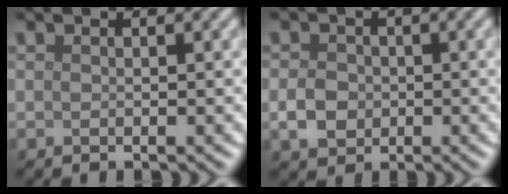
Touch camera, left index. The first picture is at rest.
{"total": 2.6, "force": [-0.4, 2.2, 1.3], "torque": [-0.025, -0.001, -0.013]}